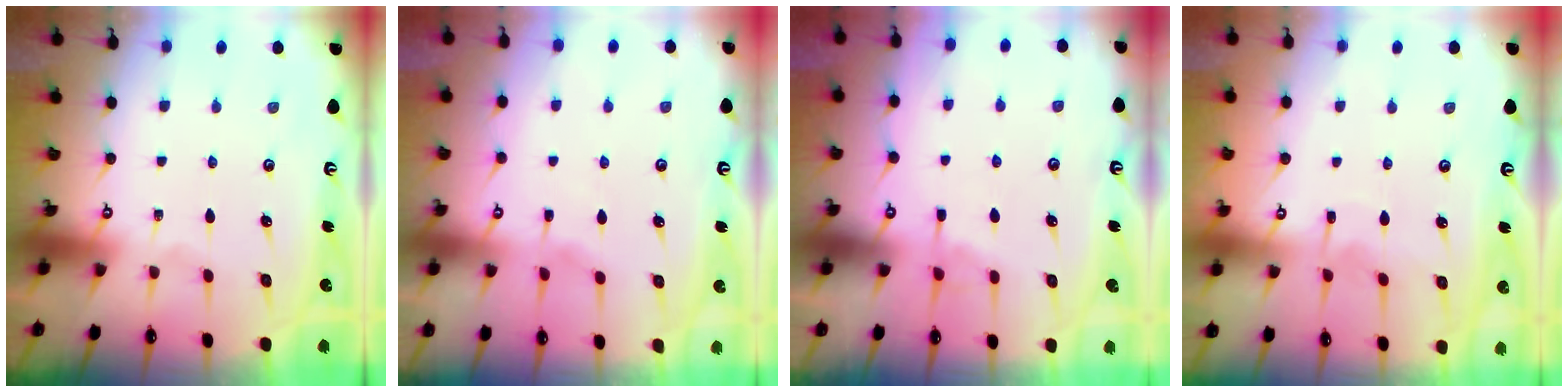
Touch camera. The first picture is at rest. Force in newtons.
{"total": 1.5, "press": 1.5, "slide": 0.4}
{"total": 3.6, "press": 3.6, "slide": 0.5}
{"total": 3.9, "press": 3.8, "slide": 0.3}